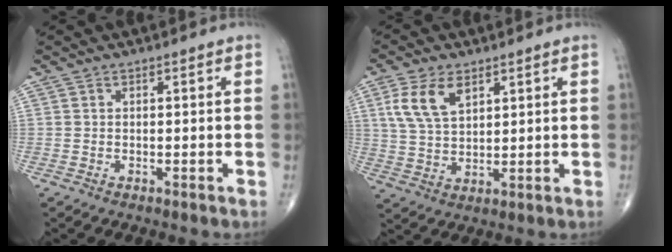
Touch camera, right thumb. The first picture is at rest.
{"total": 8.5, "force": [3.8, 4.7, 6.0], "torque": [-0.113, -0.009, 0.079]}